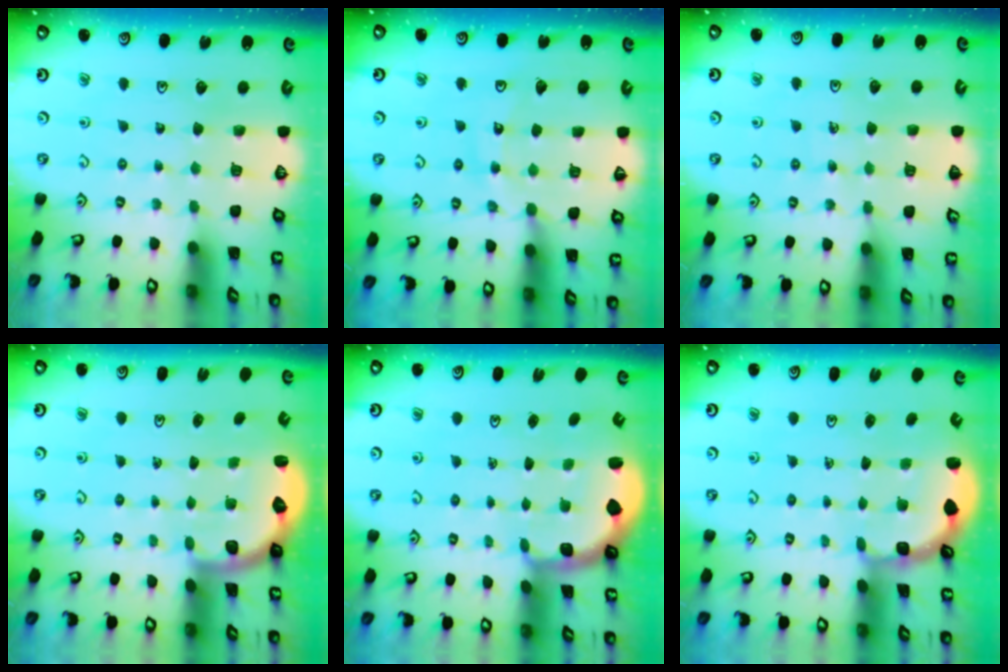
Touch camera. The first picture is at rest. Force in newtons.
{"total": 11.5, "press": 11.4, "slide": 1.3}
{"total": 5.0, "press": 4.9, "slide": 1.1}
{"total": 2.7, "press": 2.0, "slide": 1.7}
{"total": 2.4, "press": 1.1, "slide": 2.1}
{"total": 2.5, "press": 1.9, "slide": 1.6}